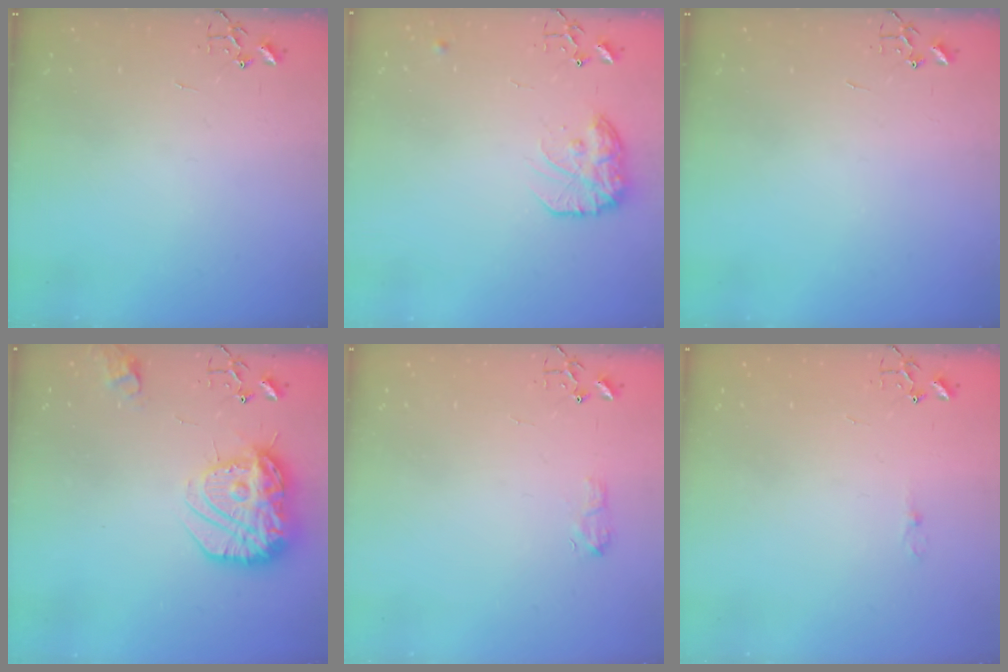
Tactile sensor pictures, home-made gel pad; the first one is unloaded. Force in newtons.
{"total": 14.7, "press": 14.7, "slide": 1.0}
{"total": 0.0}
{"total": 18.5, "press": 18.4, "slide": 1.7}
{"total": 7.4, "press": 7.3, "slide": 0.8}
{"total": 2.7, "press": 2.7, "slide": 0.4}